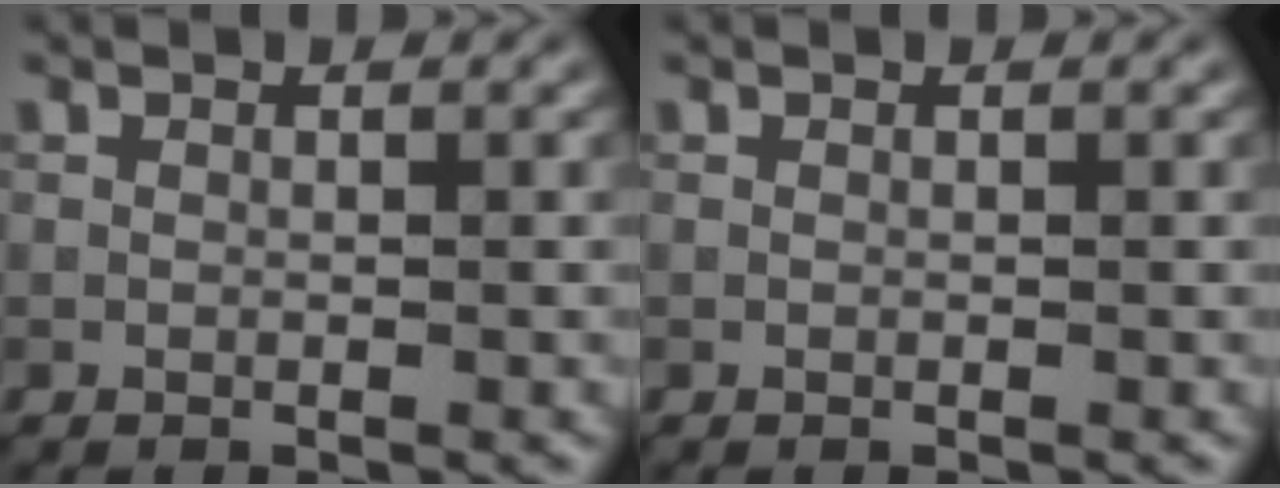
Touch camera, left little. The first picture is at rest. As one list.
[{"total": 0.0}]